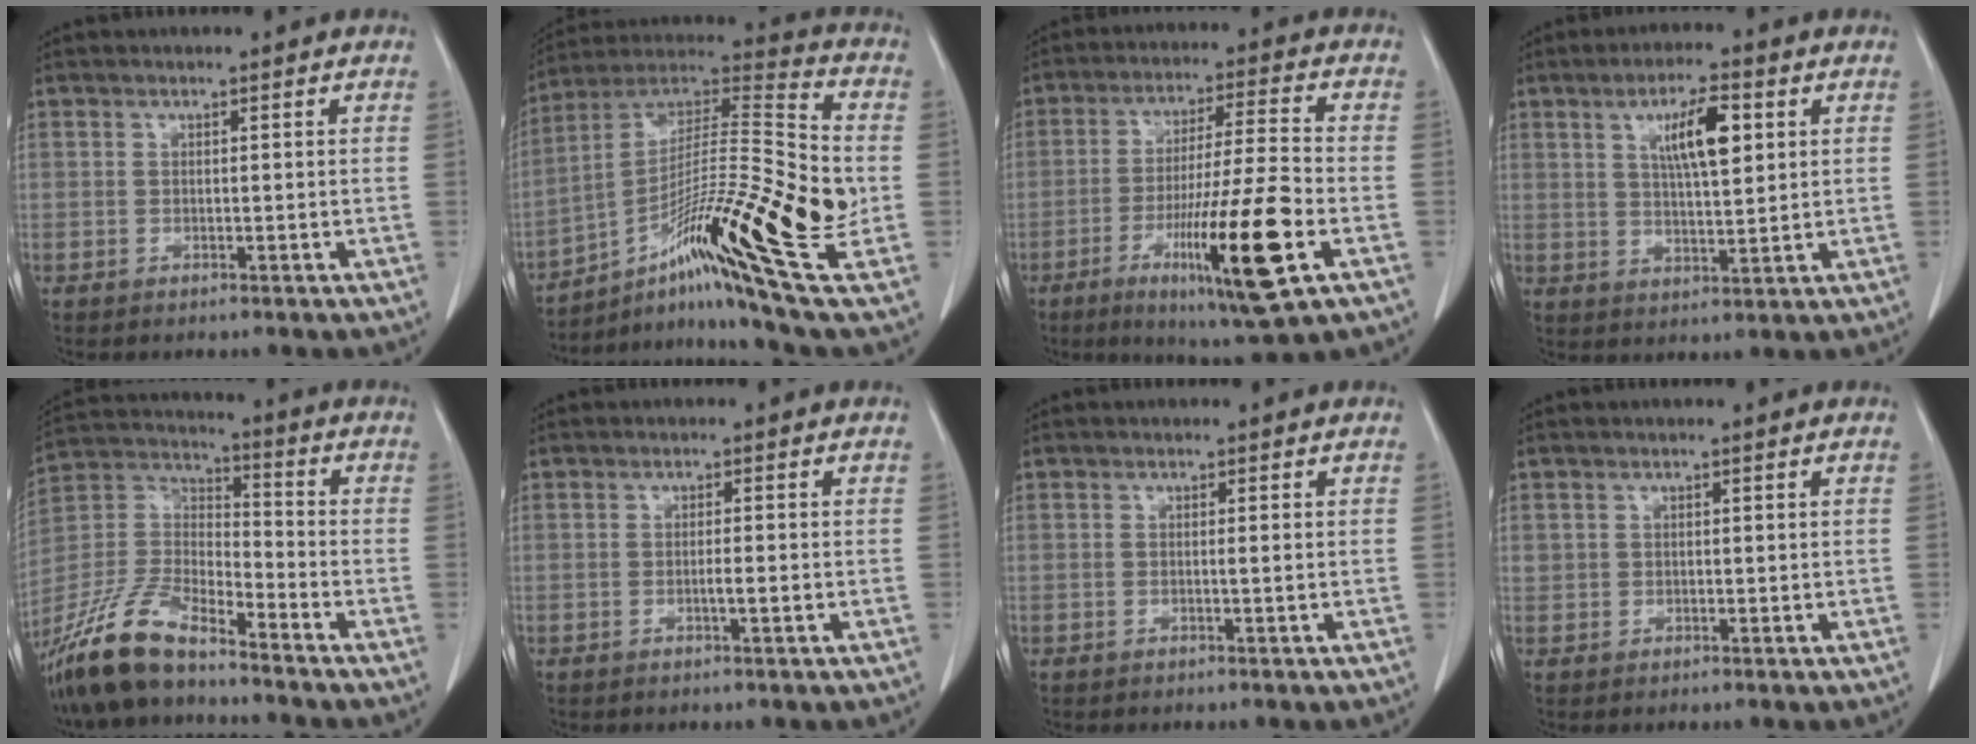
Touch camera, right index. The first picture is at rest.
{"total": 25.7, "force": [-6.7, 1.6, 24.8], "torque": [-0.406, -0.012, -0.115]}
{"total": 16.5, "force": [-6.0, 0.1, 15.4], "torque": [-0.273, -0.028, -0.098]}
{"total": 7.9, "force": [2.8, 1.7, 7.2], "torque": [-0.122, 0.003, 0.048]}
{"total": 13.0, "force": [-10.6, 3.1, 6.8], "torque": [-0.143, 0.004, -0.210]}
{"total": 1.7, "force": [-0.5, 0.0, 1.6], "torque": [-0.029, -0.001, -0.010]}
{"total": 0.7, "force": [-0.1, -0.2, 0.6], "torque": [-0.009, 0.000, -0.003]}
{"total": 1.0, "force": [0.4, 0.9, 0.3], "torque": [0.002, 0.005, 0.005]}